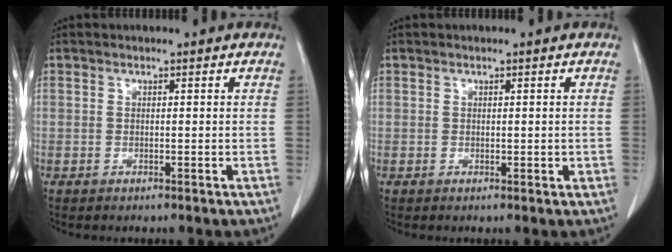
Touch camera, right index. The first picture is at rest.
{"total": 1.1, "force": [0.1, 0.5, 0.9], "torque": [-0.013, -0.003, 0.004]}